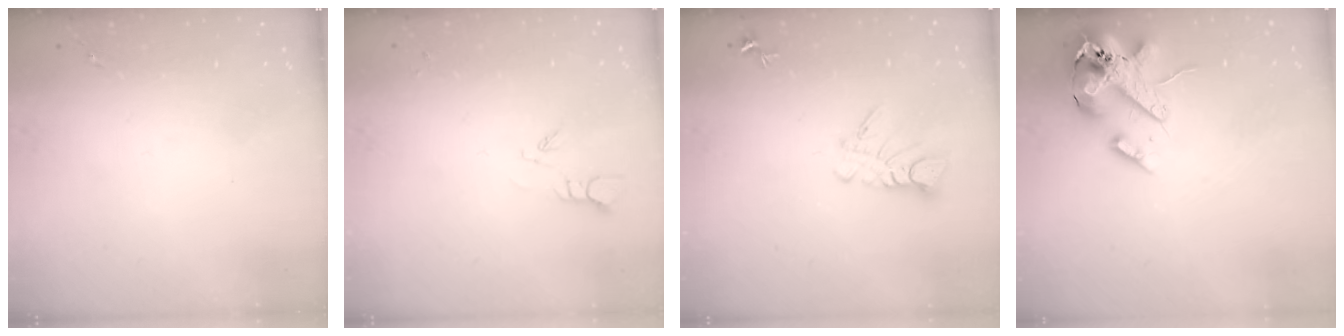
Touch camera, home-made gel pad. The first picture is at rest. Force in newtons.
{"total": 3.3, "press": 3.3, "slide": 0.4}
{"total": 6.6, "press": 6.5, "slide": 0.6}
{"total": 17.7, "press": 17.4, "slide": 2.9}